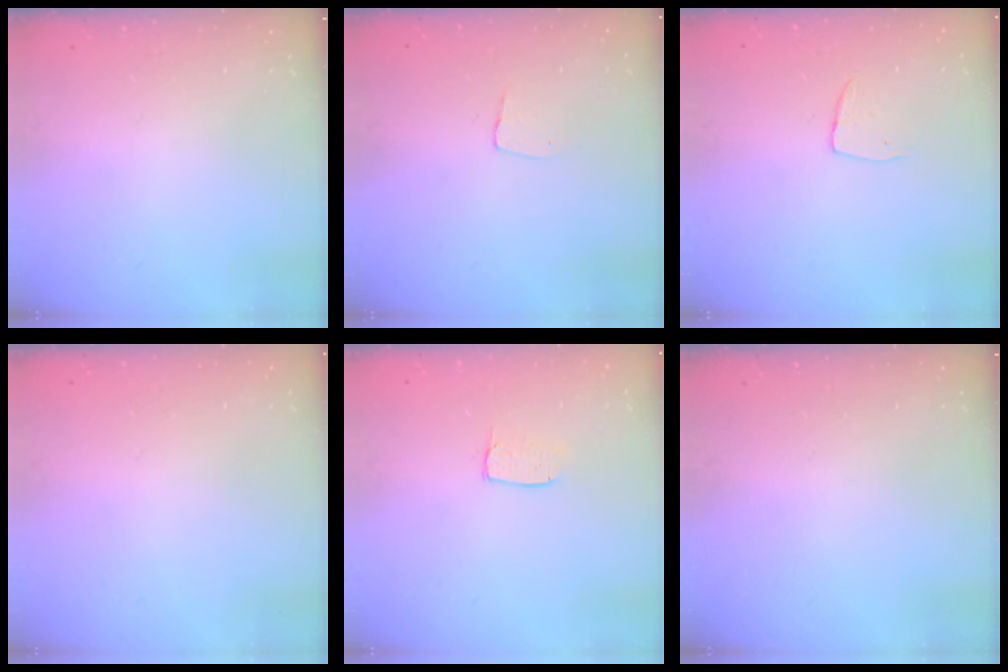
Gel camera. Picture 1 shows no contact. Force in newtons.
{"total": 4.1, "press": 4.1, "slide": 0.3}
{"total": 4.8, "press": 4.8, "slide": 0.4}
{"total": 0.0}
{"total": 4.5, "press": 4.5, "slide": 0.3}
{"total": 0.0}